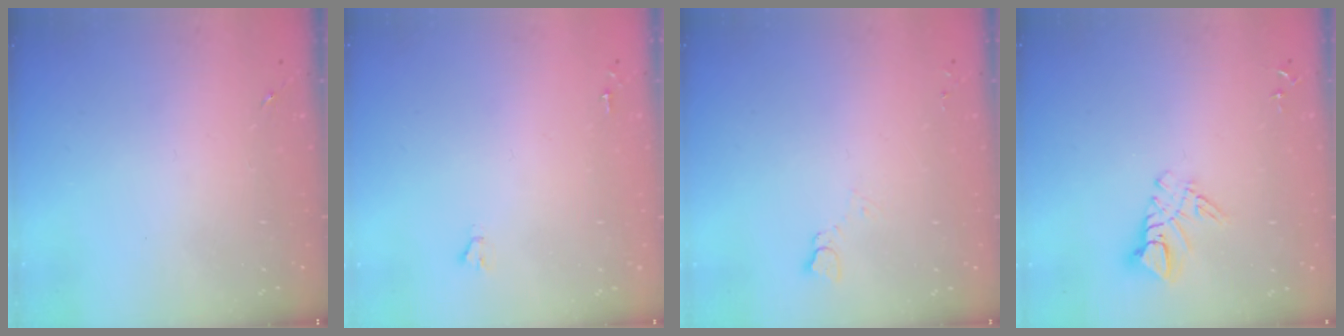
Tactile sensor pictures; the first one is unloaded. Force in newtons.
{"total": 1.6, "press": 1.6, "slide": 0.1}
{"total": 3.8, "press": 3.8, "slide": 0.3}
{"total": 8.9, "press": 8.8, "slide": 0.9}